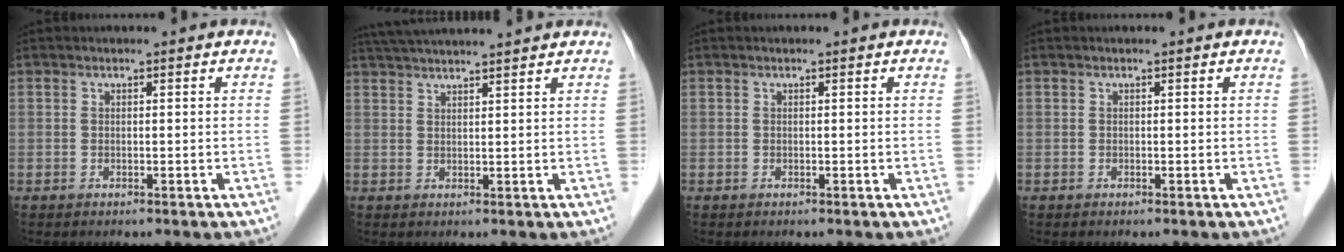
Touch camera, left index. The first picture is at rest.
{"total": 10.7, "force": [9.8, -0.5, 4.3], "torque": [-0.077, 0.035, 0.143]}
{"total": 0.0}
{"total": 0.0}